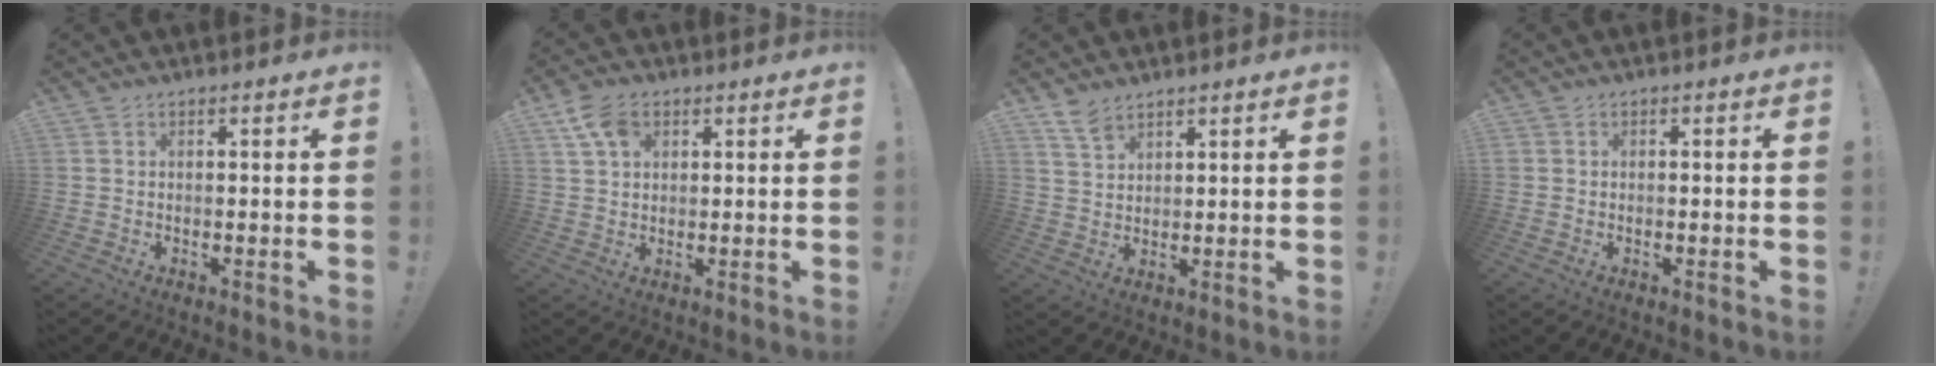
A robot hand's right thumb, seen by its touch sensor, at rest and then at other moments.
{"total": 7.4, "force": [3.5, 5.1, 4.1], "torque": [-0.071, -0.004, 0.071]}
{"total": 5.4, "force": [4.3, 2.4, 2.1], "torque": [-0.037, -0.024, 0.081]}
{"total": 0.6, "force": [-0.4, 0.5, 0.2], "torque": [-0.010, 0.004, -0.005]}